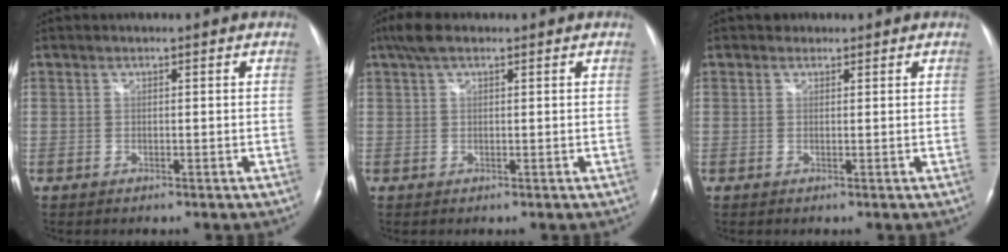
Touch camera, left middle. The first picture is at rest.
{"total": 3.6, "force": [2.4, 1.3, 2.3], "torque": [-0.056, 0.024, 0.047]}
{"total": 1.0, "force": [0.7, 0.7, 0.0], "torque": [0.001, 0.003, 0.007]}